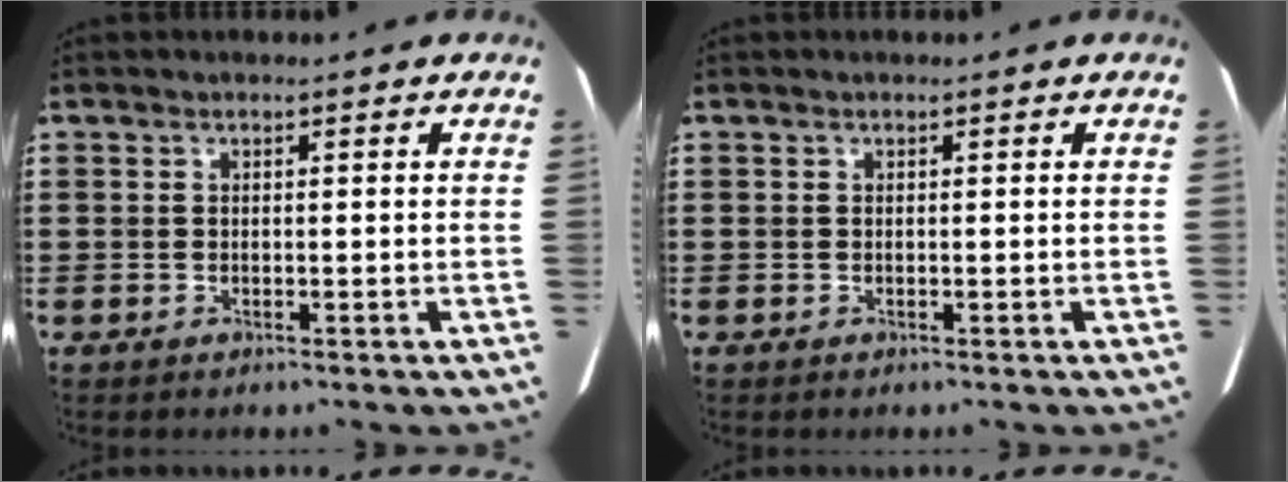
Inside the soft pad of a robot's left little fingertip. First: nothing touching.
{"total": 0.0}